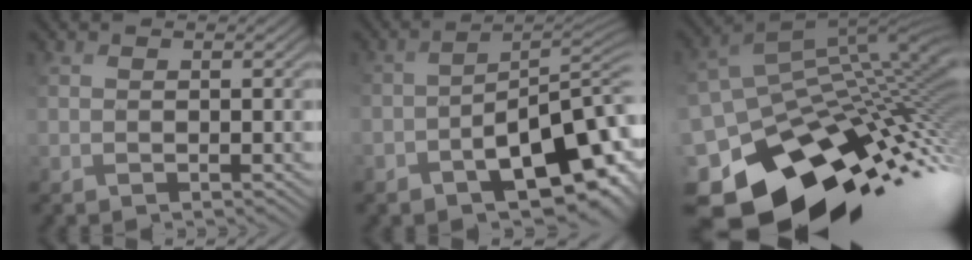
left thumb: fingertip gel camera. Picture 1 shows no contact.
{"total": 12.2, "force": [-7.0, 5.4, 8.4], "torque": [-0.111, -0.020, -0.097]}
{"total": 14.8, "force": [-7.0, 9.4, 9.0], "torque": [-0.199, -0.023, -0.109]}